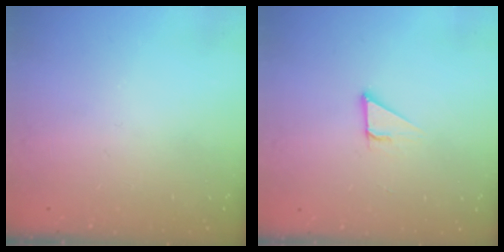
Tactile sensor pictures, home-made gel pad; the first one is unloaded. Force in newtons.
{"total": 2.8, "press": 2.8, "slide": 0.2}